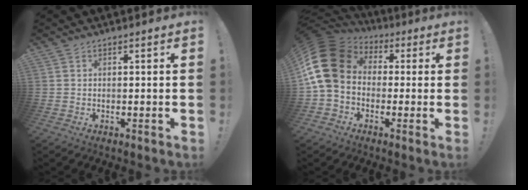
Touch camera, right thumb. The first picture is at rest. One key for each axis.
{"total": 16.5, "fx": 1.7, "fy": 12.2, "fz": 11.0, "tx": -0.213, "ty": 0.008, "tz": 0.034}